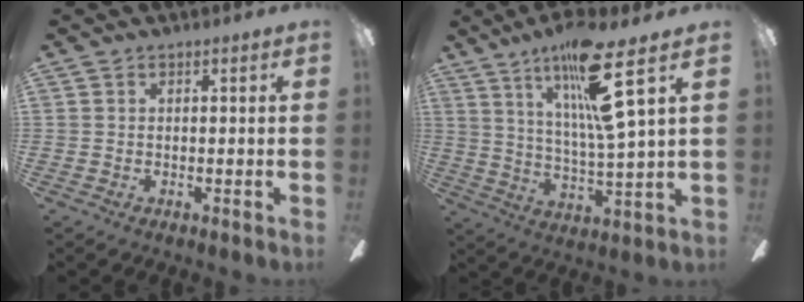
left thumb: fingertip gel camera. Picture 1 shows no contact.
{"total": 17.8, "force": [10.2, 2.3, 14.4], "torque": [-0.269, -0.041, 0.153]}